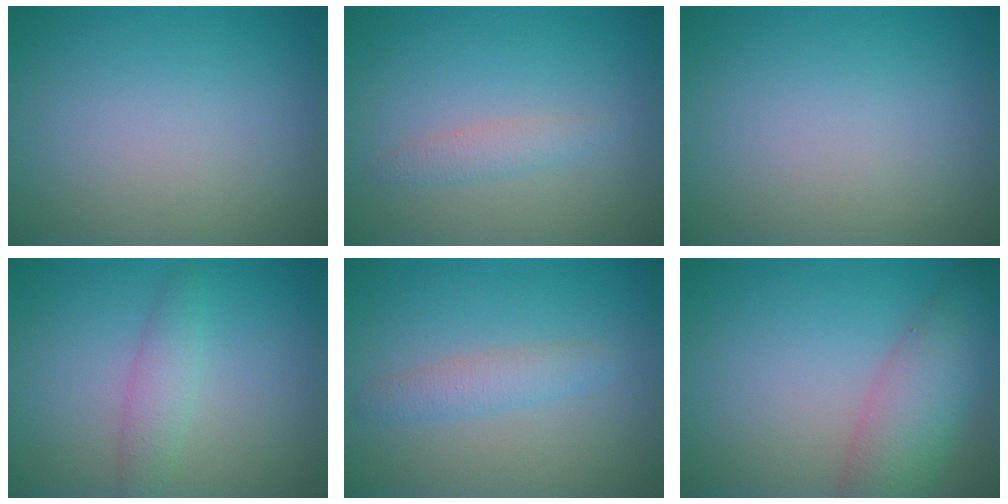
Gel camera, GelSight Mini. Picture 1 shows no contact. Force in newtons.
{"total": 1.4, "press": 1.4, "slide": 0.0}
{"total": 0.0}
{"total": 2.2, "press": 2.2, "slide": 0.0}
{"total": 1.9, "press": 1.9, "slide": 0.1}
{"total": 5.6, "press": 5.6, "slide": 0.3}